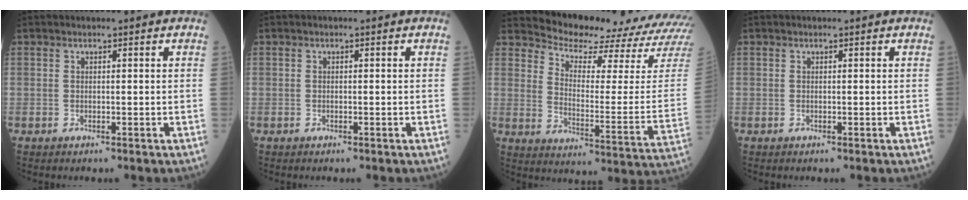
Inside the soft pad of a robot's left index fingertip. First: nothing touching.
{"total": 0.0}
{"total": 18.8, "force": [18.3, 0.7, 4.1], "torque": [-0.071, -0.113, 0.222]}
{"total": 0.0}